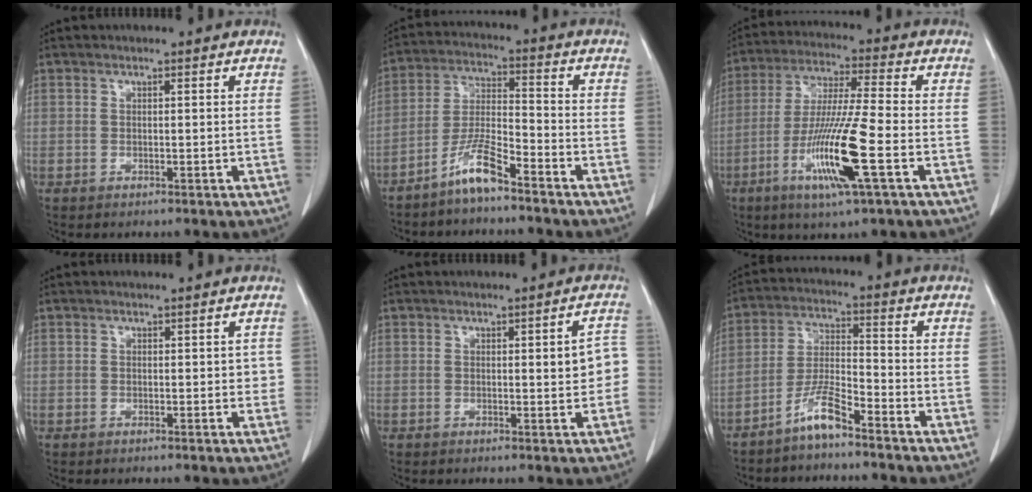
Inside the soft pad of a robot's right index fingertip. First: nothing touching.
{"total": 7.1, "force": [-5.4, 0.6, 4.6], "torque": [-0.099, -0.009, -0.107]}
{"total": 13.9, "force": [-5.0, -0.2, 13.0], "torque": [-0.258, -0.021, -0.096]}
{"total": 1.6, "force": [0.0, 1.0, 1.2], "torque": [-0.009, 0.012, 0.001]}
{"total": 4.5, "force": [0.0, 1.1, 4.3], "torque": [-0.043, 0.011, -0.003]}
{"total": 6.1, "force": [-4.8, 0.4, 3.8], "torque": [-0.082, -0.007, -0.095]}